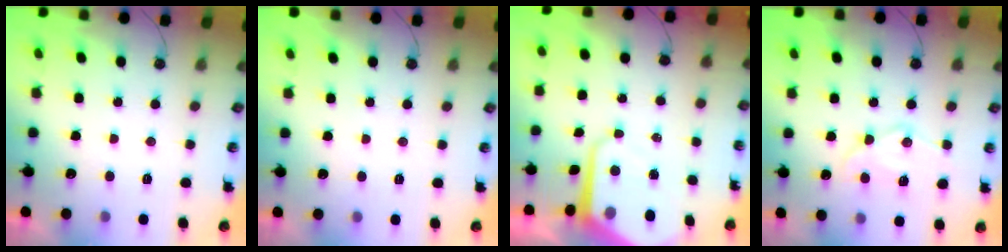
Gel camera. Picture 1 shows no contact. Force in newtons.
{"total": 0.0}
{"total": 9.1, "press": 9.1, "slide": 0.9}
{"total": 13.1, "press": 13.1, "slide": 1.2}